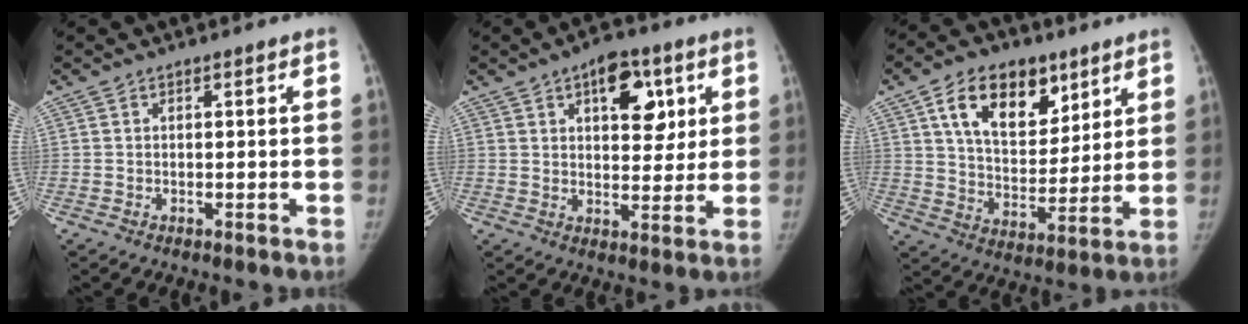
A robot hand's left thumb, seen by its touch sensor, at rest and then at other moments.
{"total": 10.9, "force": [4.5, 6.2, 7.8], "torque": [-0.067, -0.012, 0.061]}
{"total": 16.5, "force": [8.3, 10.1, 10.0], "torque": [-0.121, -0.035, 0.147]}